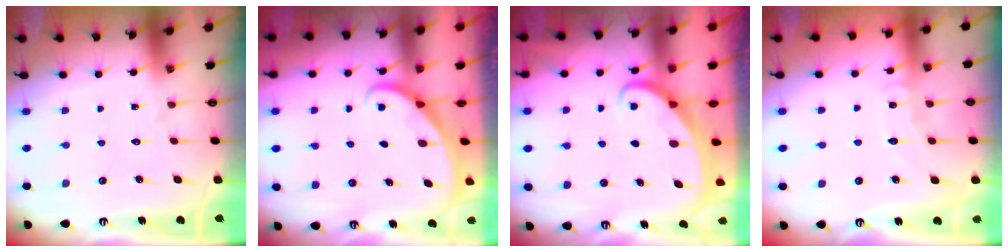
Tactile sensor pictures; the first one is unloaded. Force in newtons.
{"total": 1.9, "press": 1.9, "slide": 0.1}
{"total": 1.9, "press": 1.9, "slide": 0.2}
{"total": 6.8, "press": 6.8, "slide": 0.7}